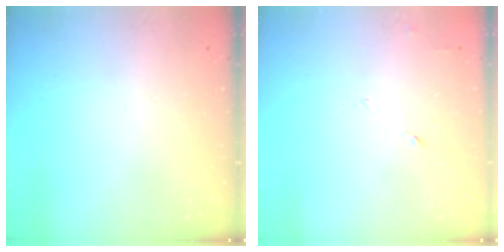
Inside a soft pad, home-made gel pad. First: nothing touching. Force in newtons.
{"total": 3.9, "press": 3.8, "slide": 0.9}